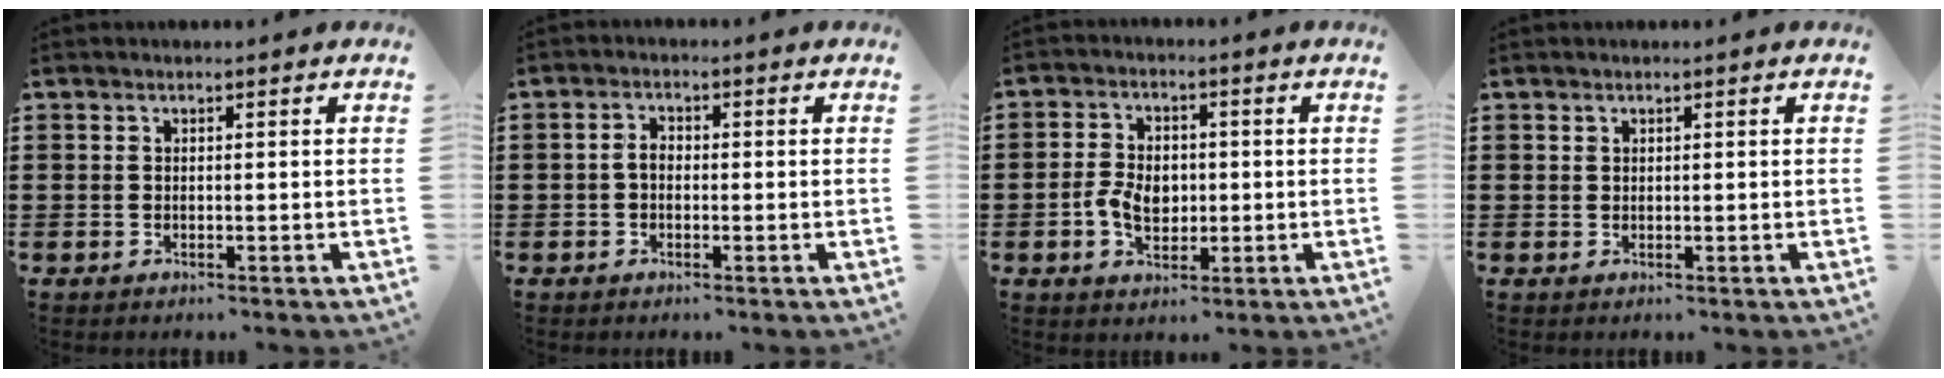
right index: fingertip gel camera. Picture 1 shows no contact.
{"total": 2.1, "force": [-0.4, 1.3, 1.6], "torque": [-0.039, 0.000, -0.010]}
{"total": 5.3, "force": [-0.7, 3.9, 3.5], "torque": [-0.076, 0.003, -0.019]}
{"total": 0.6, "force": [0.4, 0.4, 0.0], "torque": [-0.001, 0.003, 0.007]}